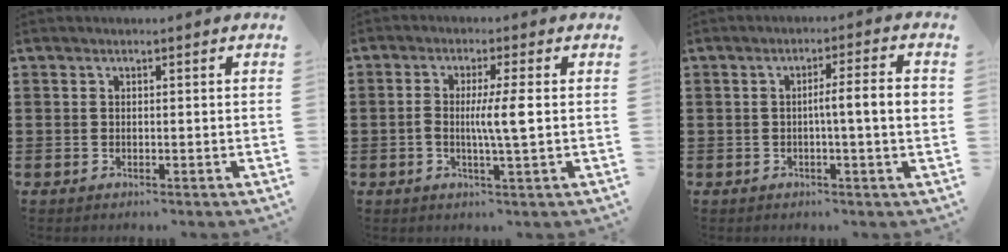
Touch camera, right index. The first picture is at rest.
{"total": 5.2, "force": [-0.3, 0.1, 5.2], "torque": [-0.093, -0.005, -0.010]}
{"total": 5.3, "force": [-0.2, 0.3, 5.3], "torque": [-0.094, 0.000, -0.009]}